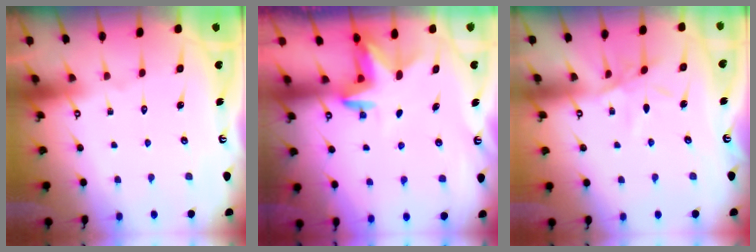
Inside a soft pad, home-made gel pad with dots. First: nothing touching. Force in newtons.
{"total": 2.7, "press": 2.7, "slide": 0.2}
{"total": 5.9, "press": 5.8, "slide": 0.7}